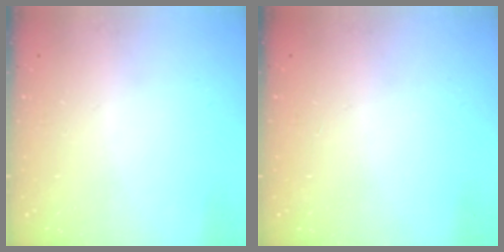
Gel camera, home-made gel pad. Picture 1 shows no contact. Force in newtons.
{"total": 0.0}